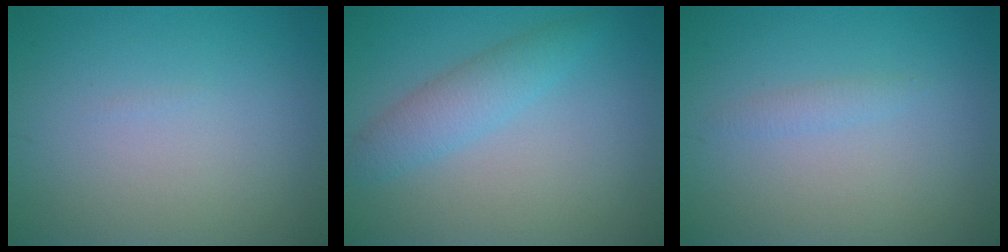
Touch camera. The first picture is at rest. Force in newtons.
{"total": 3.0, "press": 3.0, "slide": 0.0}
{"total": 0.9, "press": 0.9, "slide": 0.1}